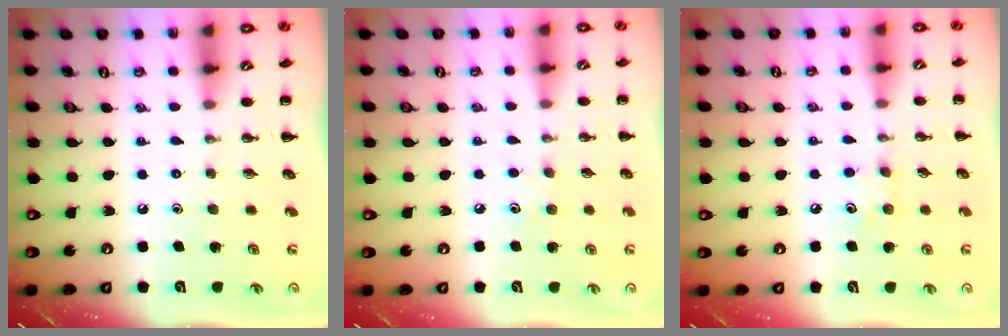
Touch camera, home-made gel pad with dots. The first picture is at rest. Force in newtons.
{"total": 4.6, "press": 4.3, "slide": 1.4}
{"total": 7.4, "press": 7.1, "slide": 2.0}